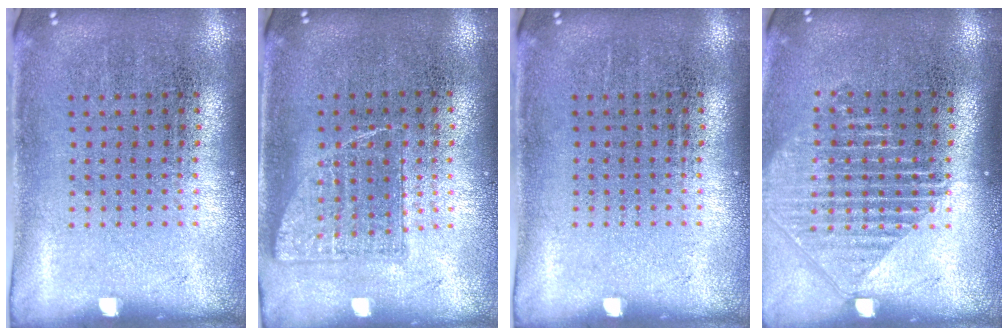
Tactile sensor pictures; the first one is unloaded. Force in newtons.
{"total": 0.8, "press": 0.8, "slide": 0.1}
{"total": 0.0}
{"total": 1.5, "press": 1.4, "slide": 0.6}